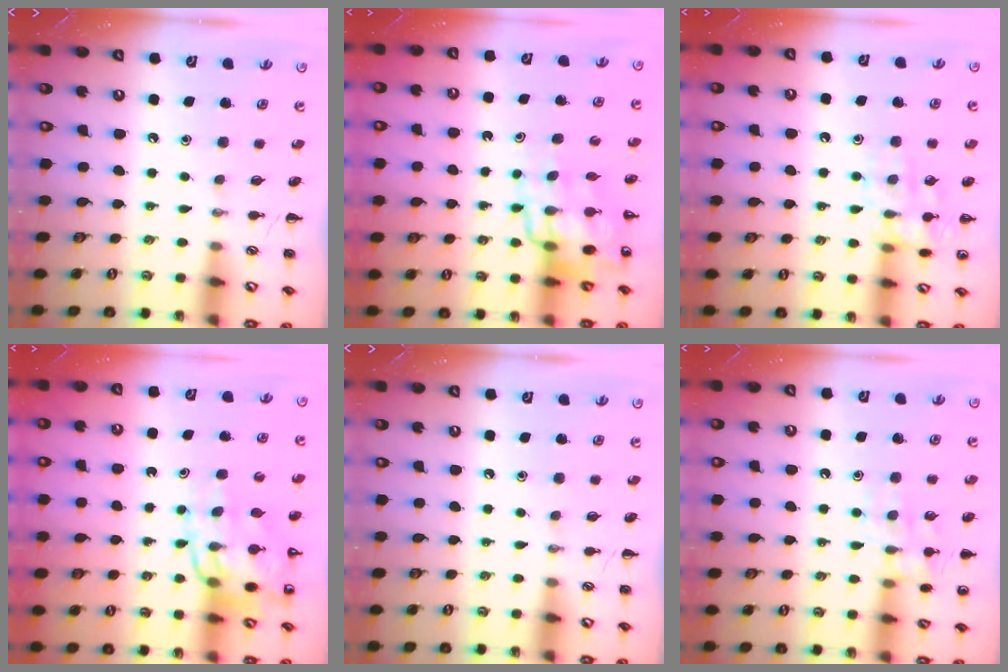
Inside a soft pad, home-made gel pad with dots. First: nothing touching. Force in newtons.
{"total": 12.3, "press": 11.8, "slide": 3.5}
{"total": 11.2, "press": 11.2, "slide": 0.6}
{"total": 12.6, "press": 12.1, "slide": 3.5}
{"total": 0.0}
{"total": 10.0, "press": 10.0, "slide": 0.9}